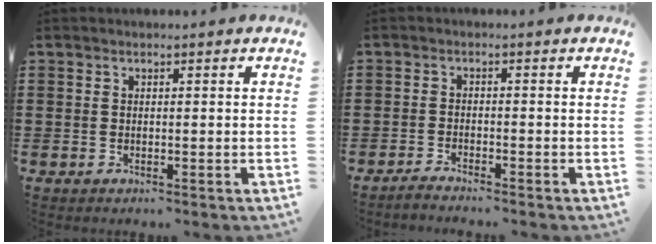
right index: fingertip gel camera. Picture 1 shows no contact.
{"total": 1.7, "force": [-1.7, -0.1, 0.2], "torque": [-0.004, 0.003, -0.034]}